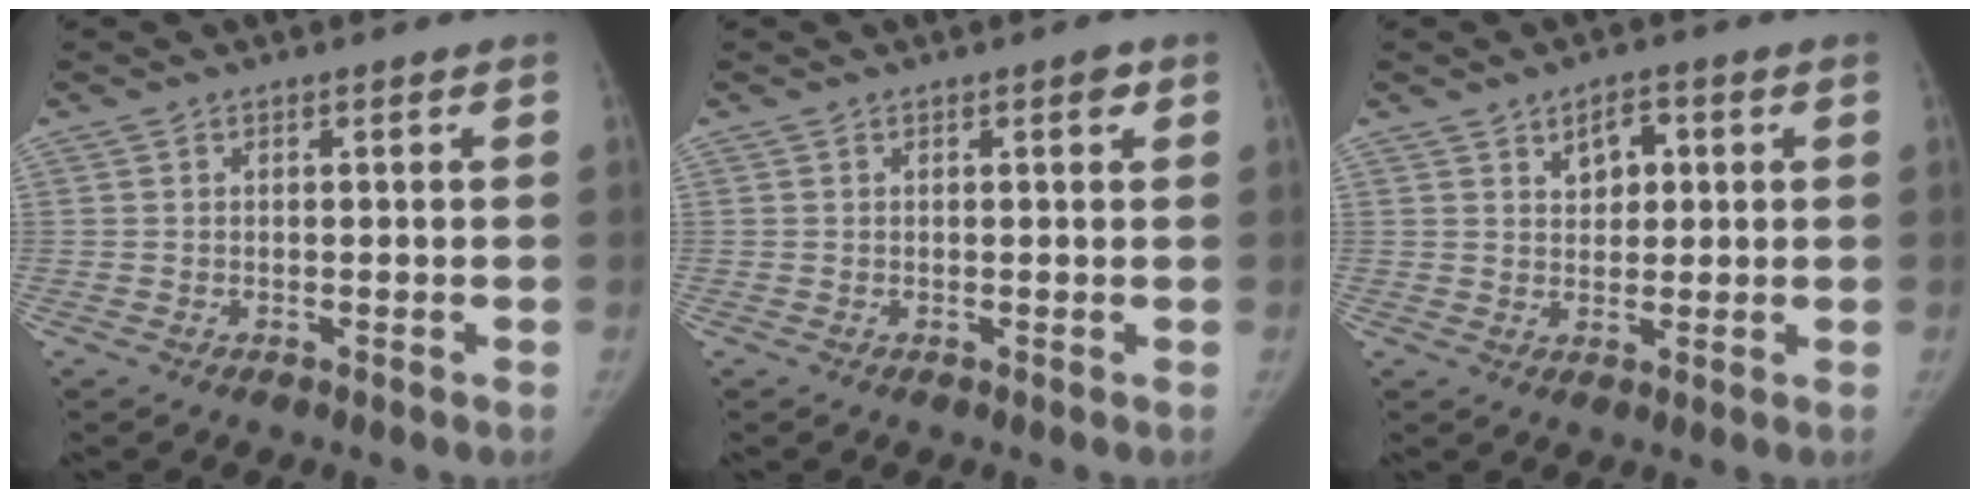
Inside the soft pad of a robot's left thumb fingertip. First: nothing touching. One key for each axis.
{"total": 1.3, "fx": 0.6, "fy": 0.5, "fz": 1.0, "tx": -0.009, "ty": 0.000, "tz": 0.006}
{"total": 4.5, "fx": 1.8, "fy": 2.9, "fz": 2.9, "tx": -0.021, "ty": -0.004, "tz": 0.027}